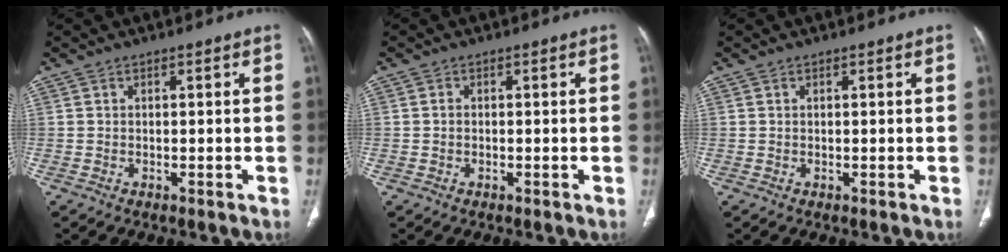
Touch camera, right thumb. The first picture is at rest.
{"total": 0.7, "force": [-0.1, 0.5, 0.4], "torque": [-0.007, 0.001, -0.002]}
{"total": 0.0}